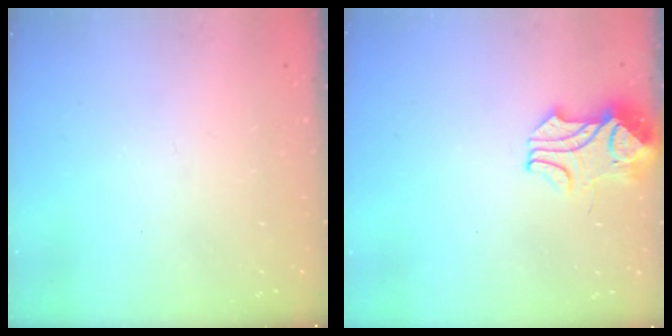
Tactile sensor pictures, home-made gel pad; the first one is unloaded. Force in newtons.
{"total": 2.4, "press": 2.2, "slide": 1.0}